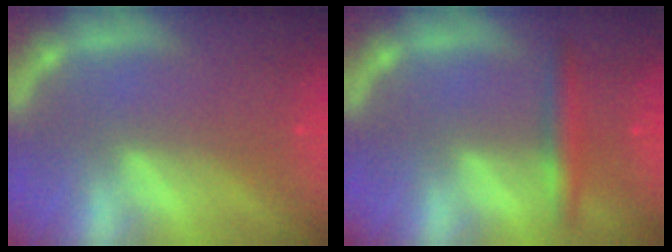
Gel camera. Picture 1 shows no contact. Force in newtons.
{"total": 3.0}